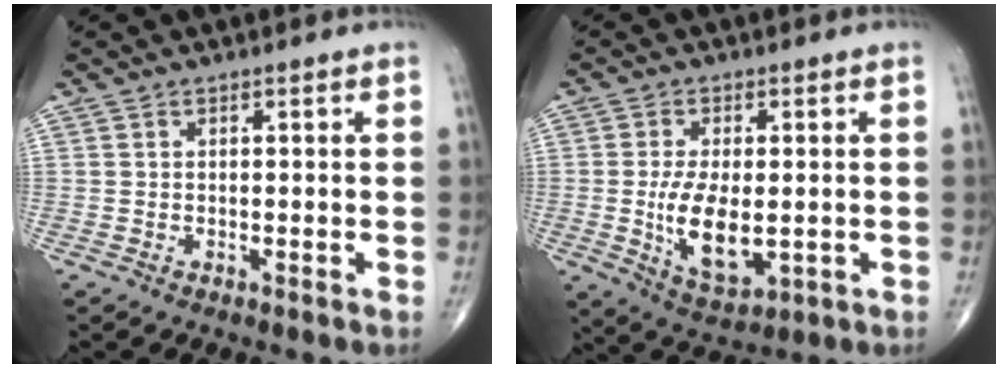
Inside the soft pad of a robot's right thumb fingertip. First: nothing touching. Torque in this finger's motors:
{"motor_torque": [2.66, 2.35, 1.27, -0.33, 0.34]}